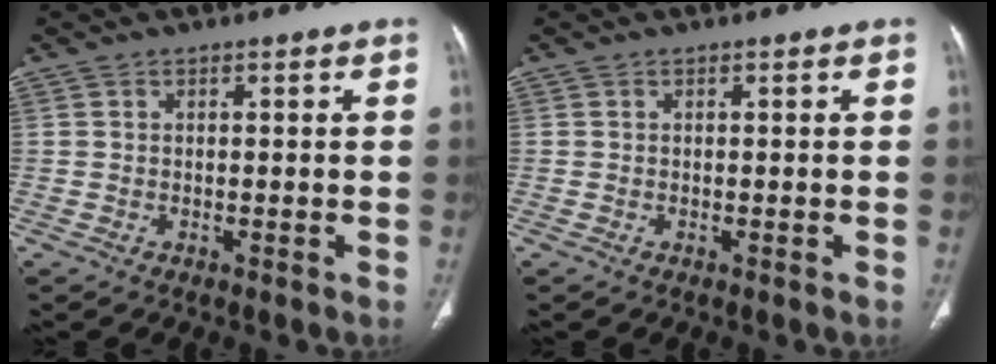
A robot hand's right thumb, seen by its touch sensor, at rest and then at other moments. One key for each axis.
{"total": 0.0}